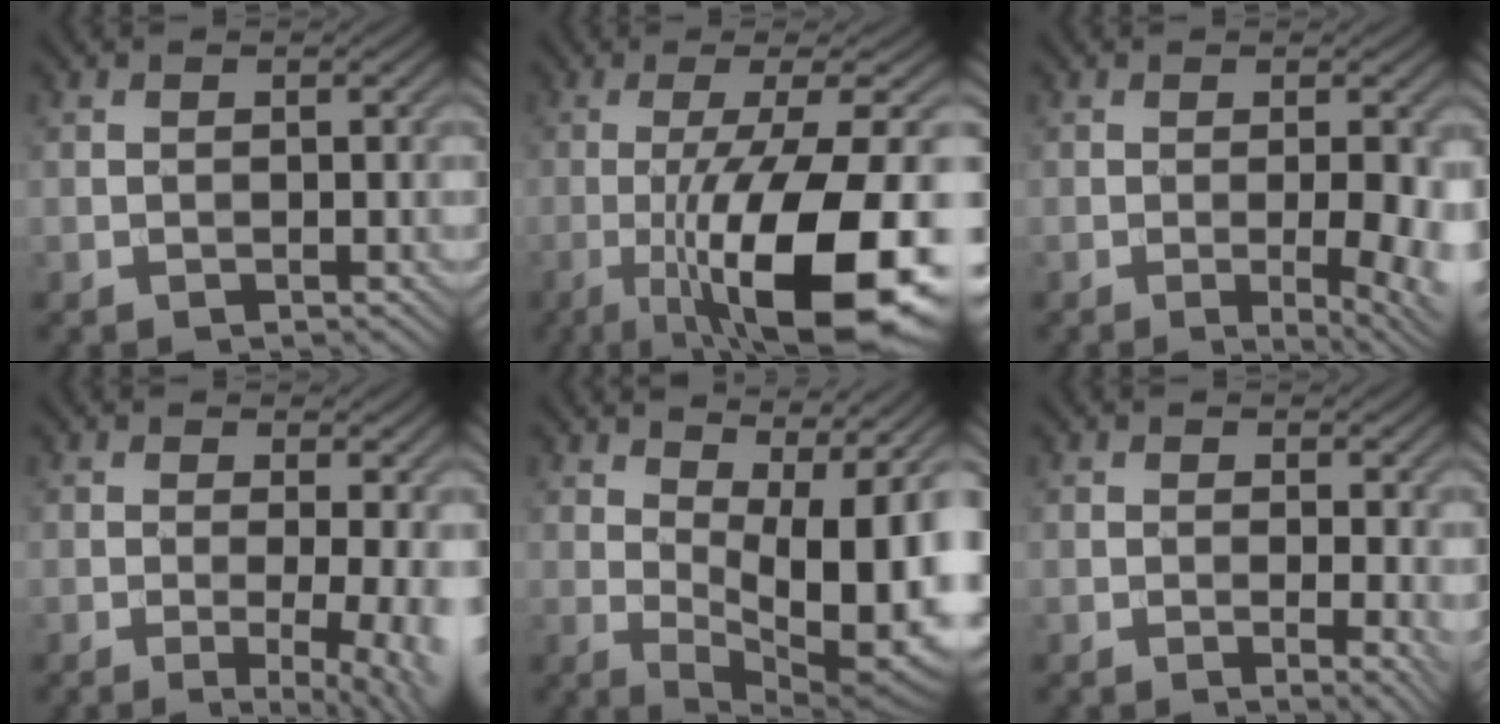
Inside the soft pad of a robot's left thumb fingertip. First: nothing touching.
{"total": 17.1, "force": [-5.5, 4.0, 15.8], "torque": [-0.233, 0.002, -0.088]}
{"total": 6.1, "force": [-0.9, 1.5, 5.9], "torque": [-0.085, -0.008, -0.007]}
{"total": 8.4, "force": [-0.8, 2.8, 7.9], "torque": [-0.075, 0.005, -0.007]}
{"total": 13.1, "force": [3.3, 5.5, 11.4], "torque": [-0.152, 0.019, 0.053]}
{"total": 3.7, "force": [0.3, 1.1, 3.5], "torque": [-0.052, -0.003, 0.003]}